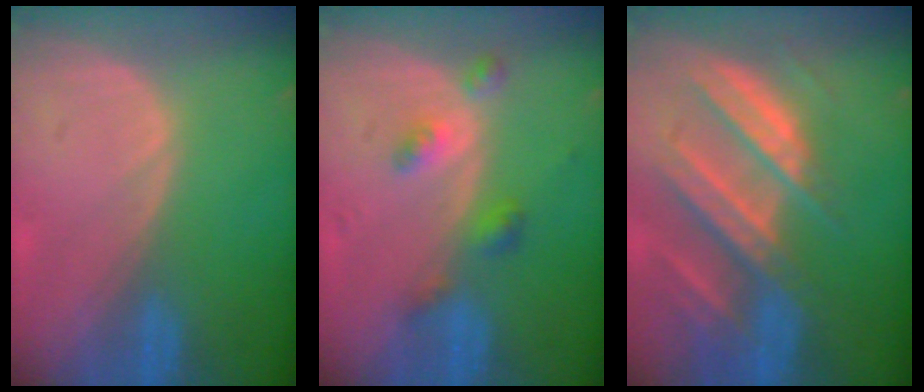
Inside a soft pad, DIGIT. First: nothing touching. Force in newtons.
{"total": 4.5, "press": 4.1, "slide": 1.8}
{"total": 10.3, "press": 9.0, "slide": 4.9}